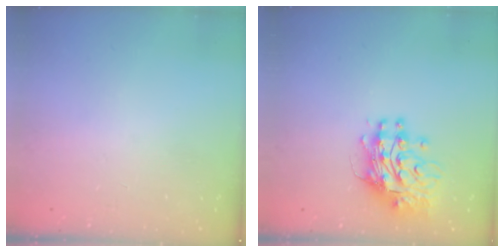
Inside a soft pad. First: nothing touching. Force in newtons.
{"total": 12.0, "press": 11.9, "slide": 1.1}